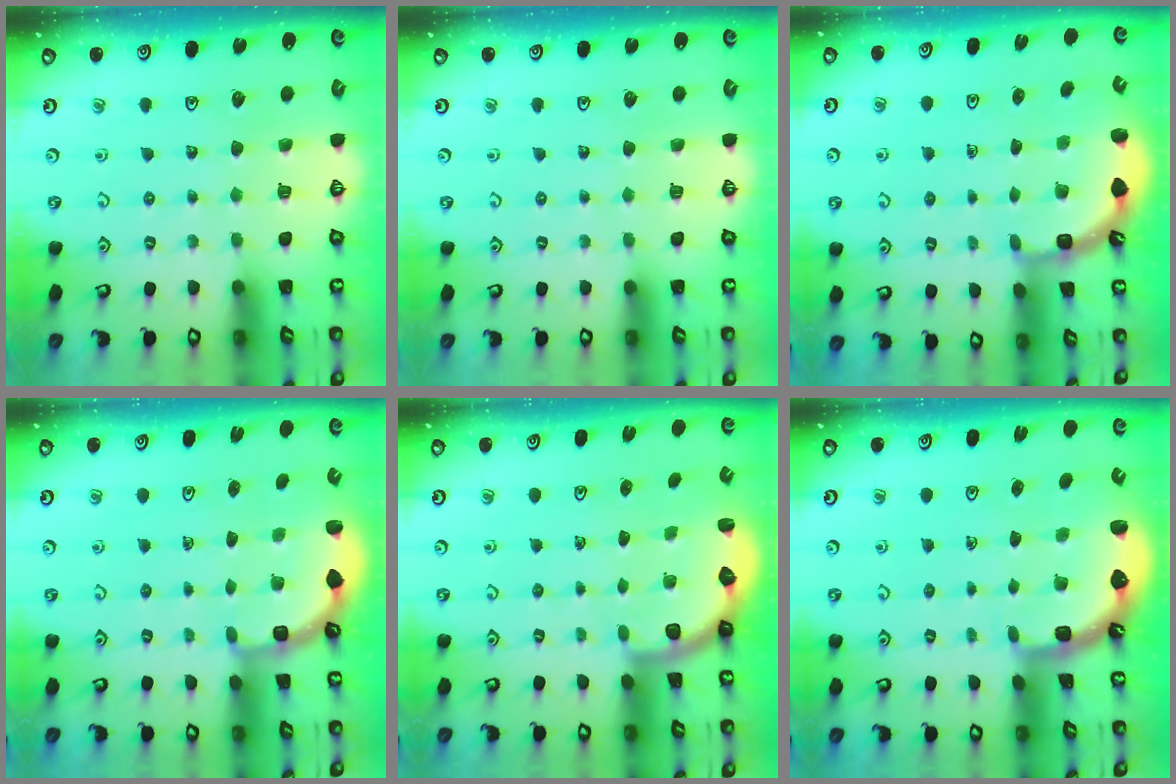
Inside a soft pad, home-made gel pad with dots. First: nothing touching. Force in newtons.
{"total": 0.0}
{"total": 2.1, "press": 1.9, "slide": 0.9}
{"total": 2.8, "press": 2.5, "slide": 1.4}
{"total": 2.6, "press": 2.3, "slide": 1.2}
{"total": 2.6, "press": 1.7, "slide": 1.9}